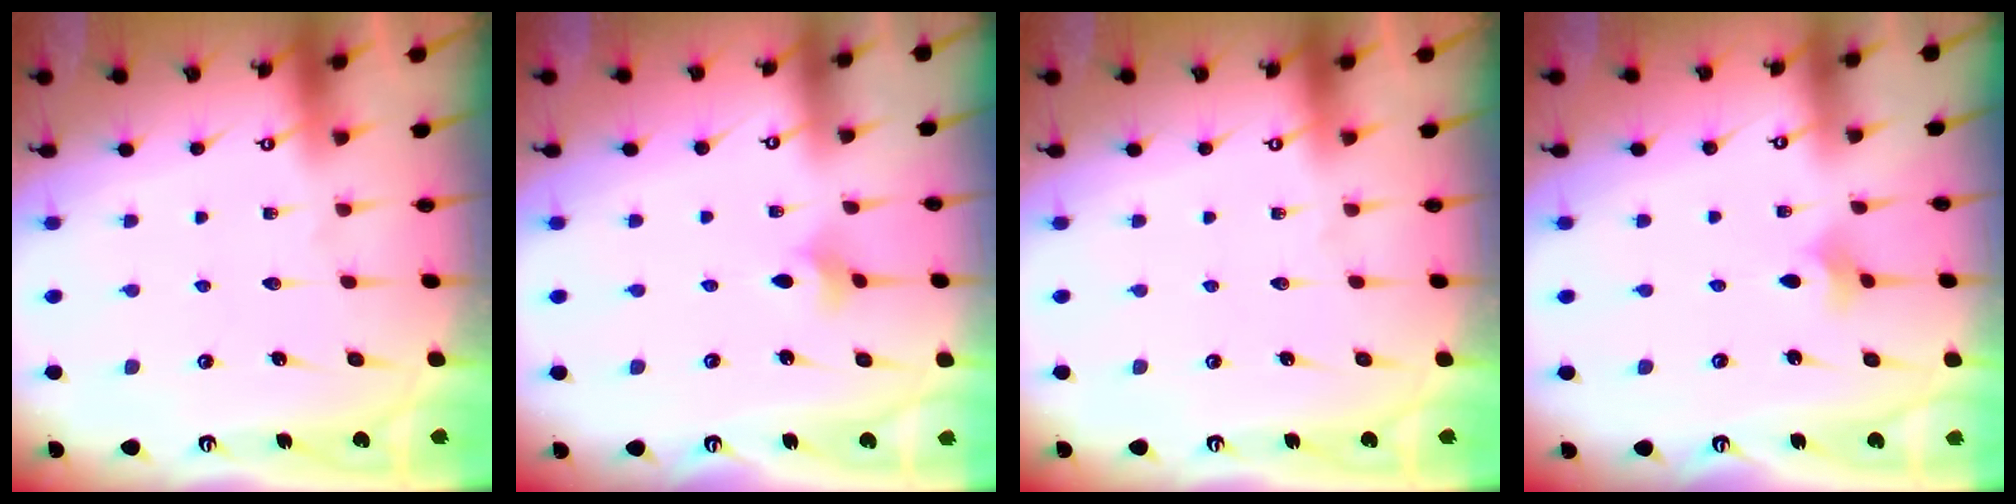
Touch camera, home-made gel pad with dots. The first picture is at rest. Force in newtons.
{"total": 2.1, "press": 2.1, "slide": 0.5}
{"total": 0.0}
{"total": 2.4, "press": 2.4, "slide": 0.5}